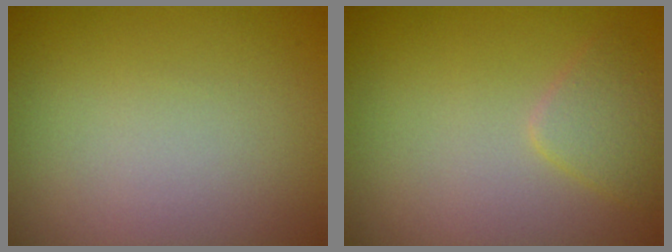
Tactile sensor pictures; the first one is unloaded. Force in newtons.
{"total": 1.9, "press": 1.9, "slide": 0.2}